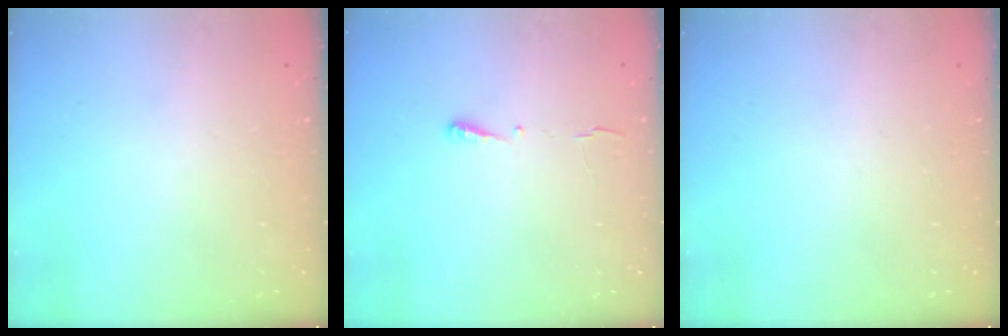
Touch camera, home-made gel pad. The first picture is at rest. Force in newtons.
{"total": 4.4, "press": 4.3, "slide": 0.7}
{"total": 0.0}